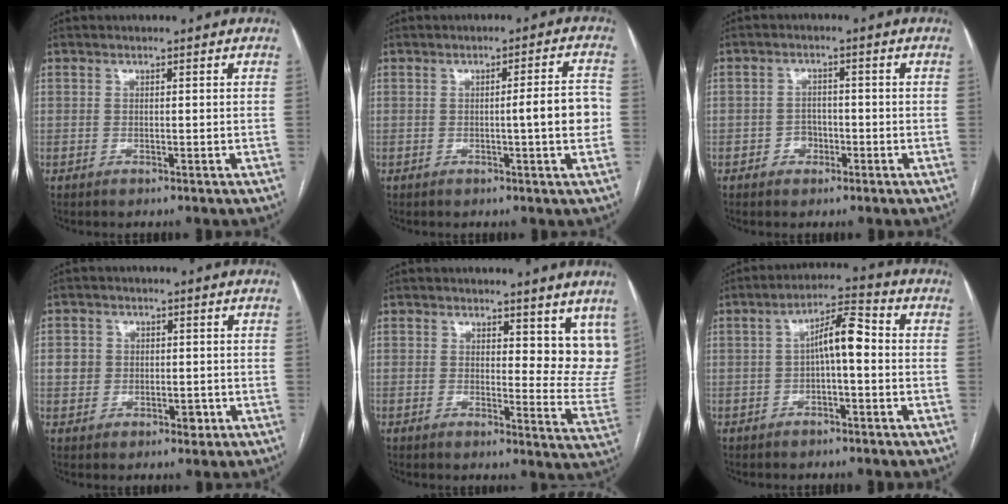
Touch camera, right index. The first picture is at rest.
{"total": 5.6, "force": [-0.6, 0.1, 5.5], "torque": [-0.071, 0.007, -0.011]}
{"total": 2.6, "force": [-1.1, 2.2, 0.9], "torque": [-0.005, 0.007, -0.020]}
{"total": 4.7, "force": [-0.4, 4.1, 2.2], "torque": [-0.028, 0.010, 0.003]}
{"total": 9.7, "force": [7.0, 3.9, 5.4], "torque": [-0.042, -0.031, 0.078]}
{"total": 6.7, "force": [-0.1, 1.7, 6.5], "torque": [-0.113, 0.028, -0.004]}